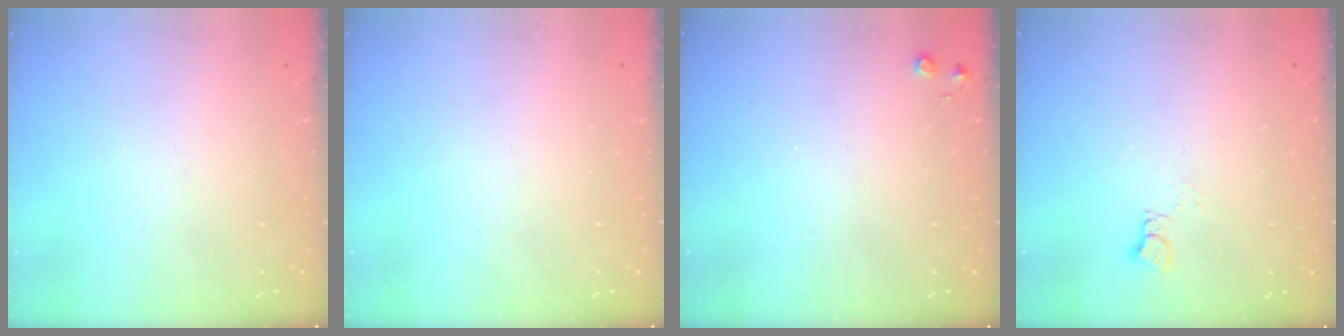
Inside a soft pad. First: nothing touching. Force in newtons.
{"total": 0.0}
{"total": 4.3, "press": 4.2, "slide": 0.7}
{"total": 3.2, "press": 3.2, "slide": 0.4}